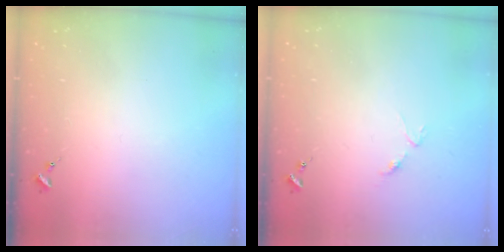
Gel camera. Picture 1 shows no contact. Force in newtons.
{"total": 3.7, "press": 3.7, "slide": 0.3}